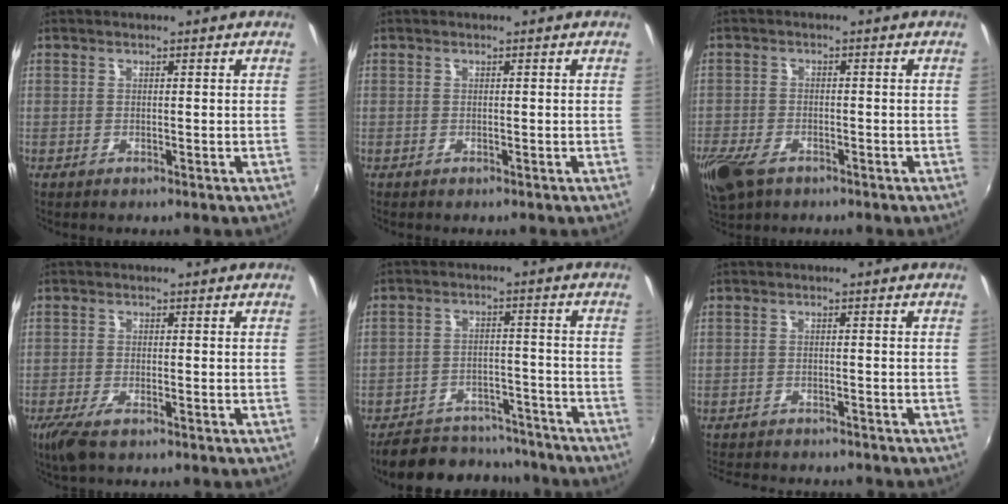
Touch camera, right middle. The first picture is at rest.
{"total": 0.0}
{"total": 9.2, "force": [-5.7, 5.1, 5.1], "torque": [-0.141, -0.028, -0.108]}
{"total": 4.8, "force": [-3.1, 1.3, 3.3], "torque": [-0.081, -0.018, -0.059]}
{"total": 16.9, "force": [-14.6, 6.3, 5.7], "torque": [-0.129, 0.018, -0.192]}
{"total": 9.1, "force": [-8.4, 2.1, 3.1], "torque": [-0.079, -0.019, -0.127]}